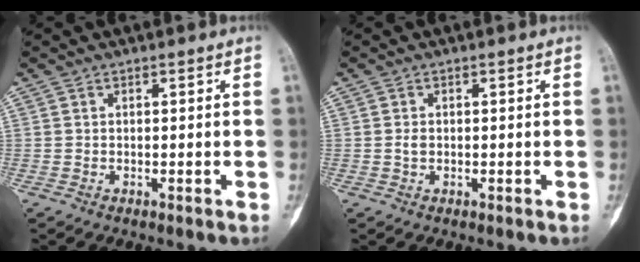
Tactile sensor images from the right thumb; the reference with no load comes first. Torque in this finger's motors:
{"motor_torque": [0.53, -0.33, 0.38, -0.17, 0.03]}